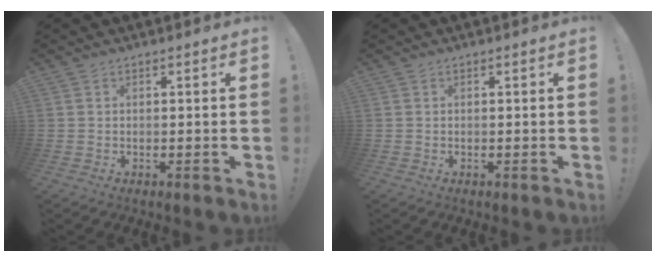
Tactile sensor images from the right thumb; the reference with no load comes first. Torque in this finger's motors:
{"motor_torque": [-0.02, -0.12, 0.24, 0.06, -0.07]}